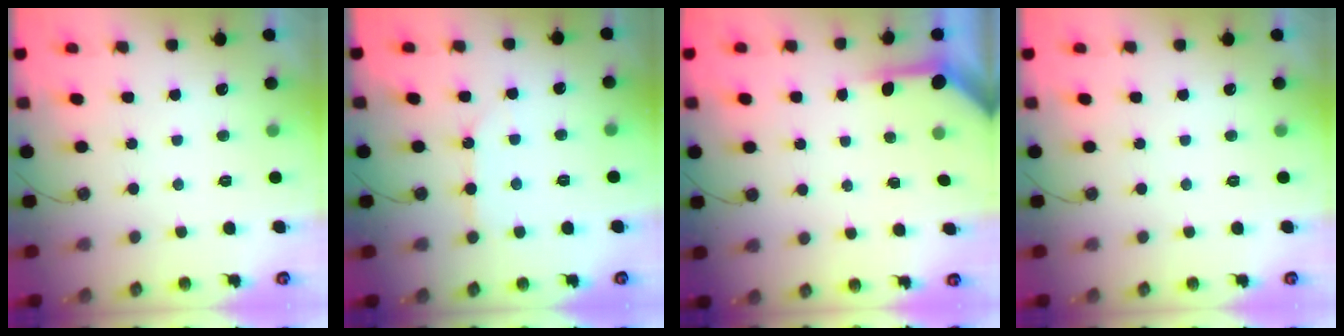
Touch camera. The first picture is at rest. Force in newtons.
{"total": 6.3, "press": 6.2, "slide": 0.6}
{"total": 3.9, "press": 3.8, "slide": 0.3}
{"total": 0.0}